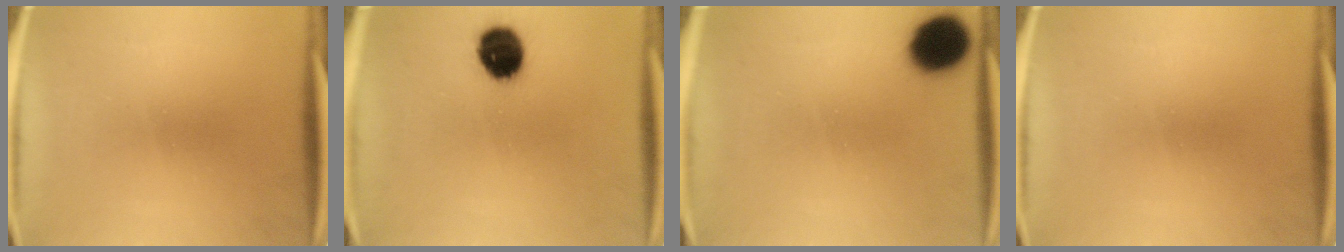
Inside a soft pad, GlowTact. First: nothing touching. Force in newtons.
{"total": 10.2}
{"total": 12.0}
{"total": 0.0}